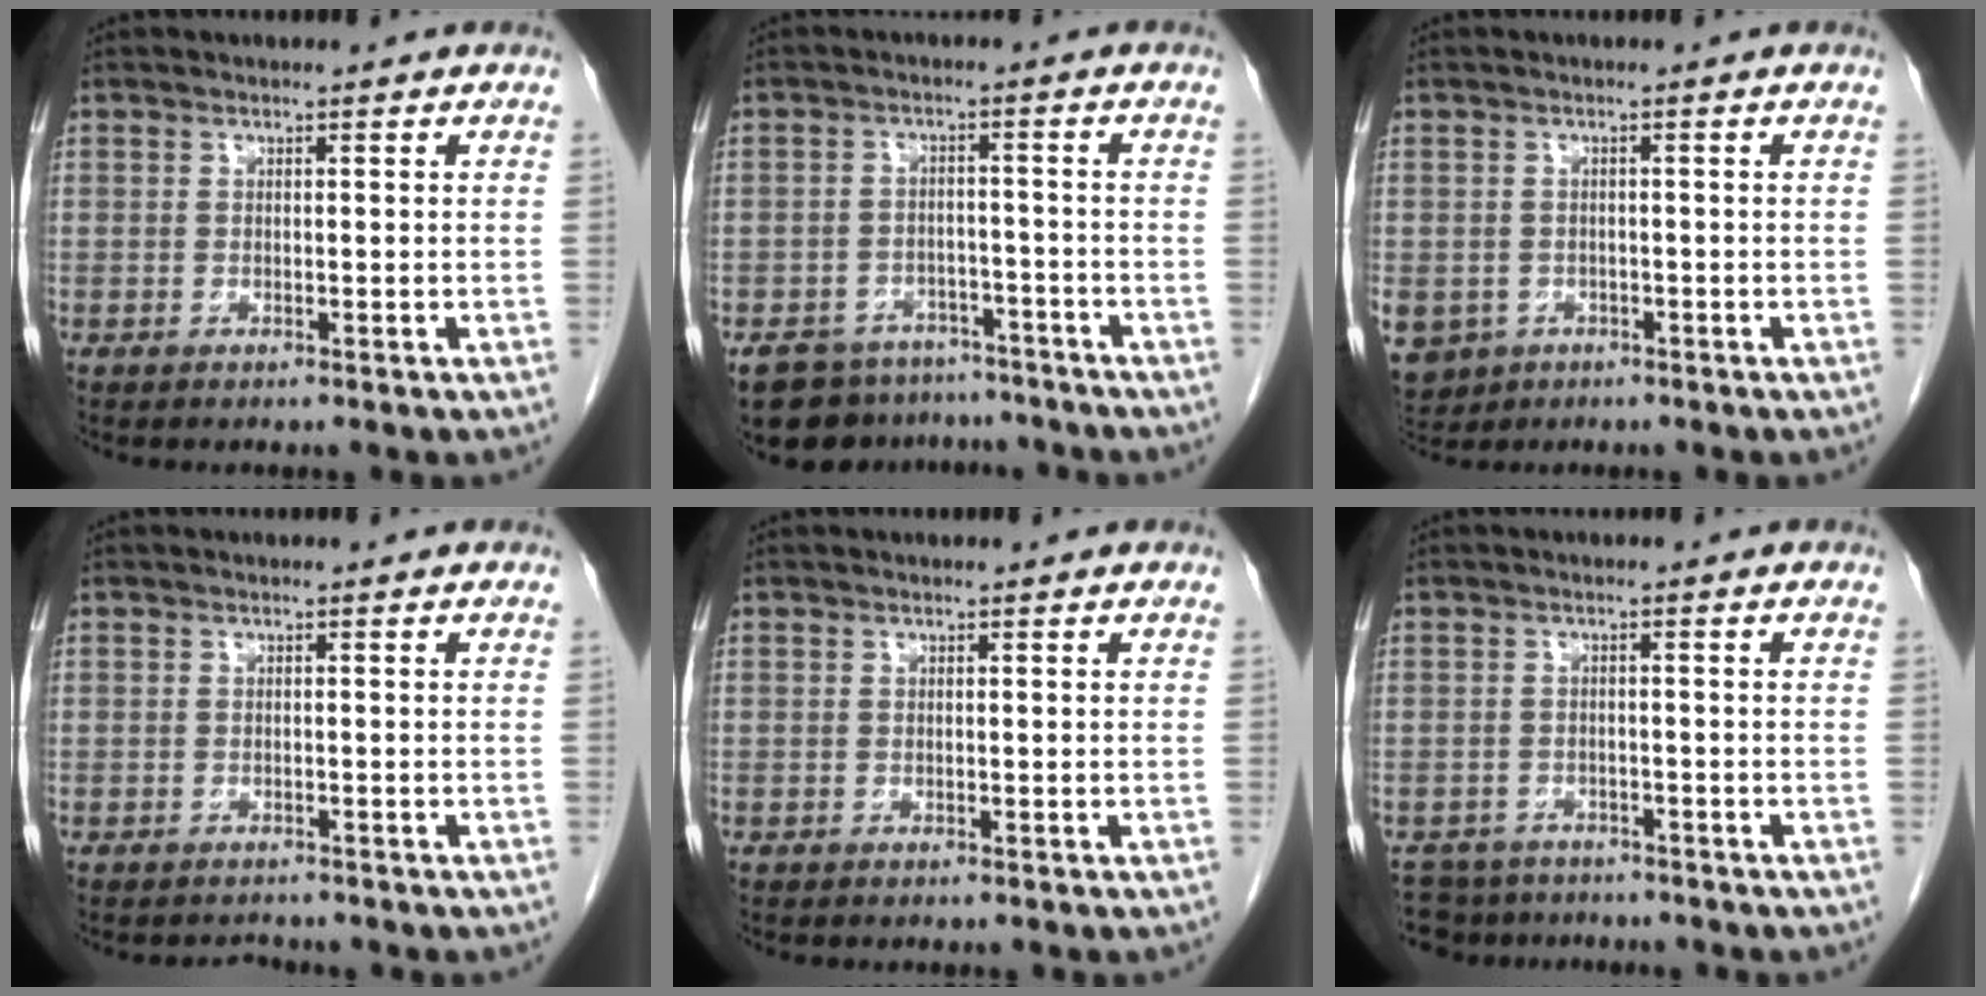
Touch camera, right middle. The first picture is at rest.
{"total": 10.4, "force": [-8.7, 5.2, 2.2], "torque": [-0.031, 0.011, -0.119]}
{"total": 8.6, "force": [-4.0, 7.2, 2.6], "torque": [-0.081, 0.000, -0.055]}
{"total": 1.2, "force": [-1.1, 0.2, -0.3], "torque": [0.000, -0.007, -0.017]}
{"total": 0.0}
{"total": 5.3, "force": [-4.7, 2.4, -0.5], "torque": [0.013, 0.006, -0.072]}